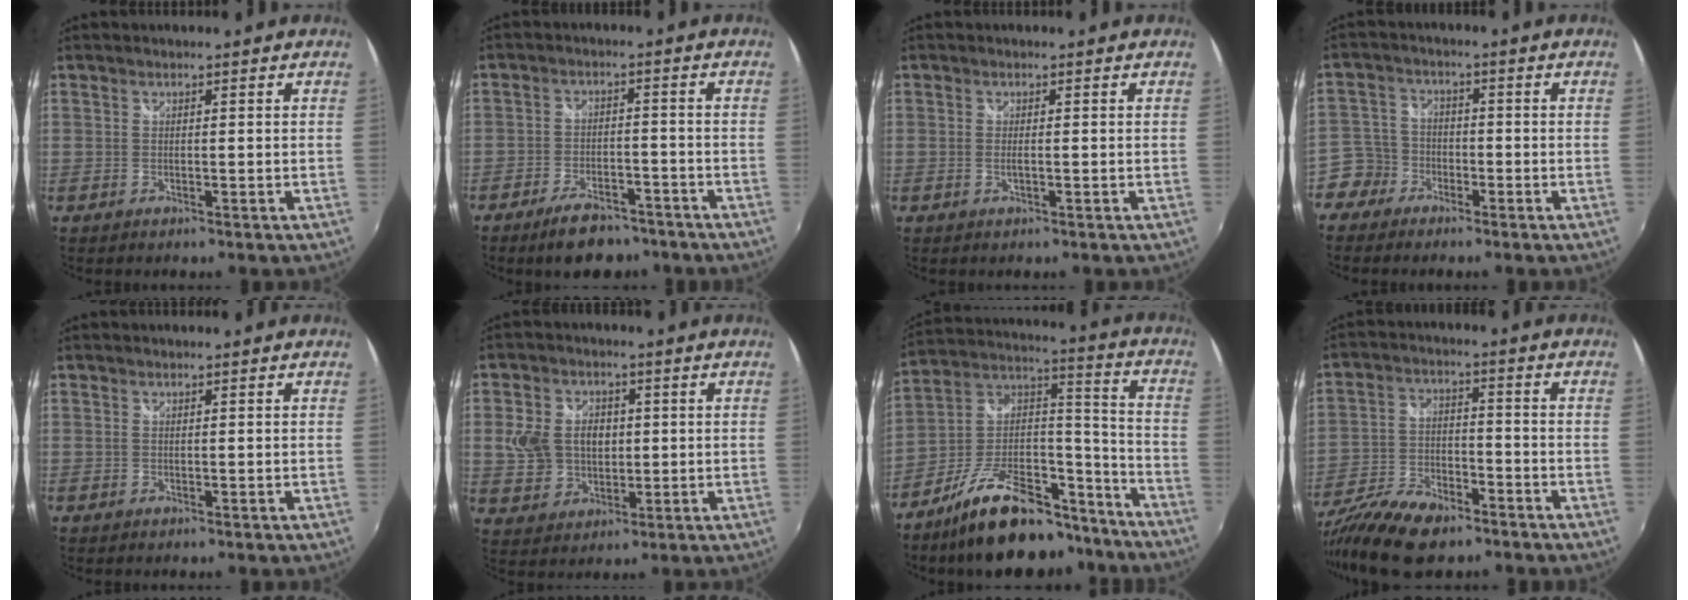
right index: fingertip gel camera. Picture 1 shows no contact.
{"total": 9.5, "force": [-7.3, 4.1, 4.5], "torque": [-0.101, 0.008, -0.107]}
{"total": 1.3, "force": [-0.3, 0.2, 1.3], "torque": [-0.025, -0.002, -0.005]}
{"total": 5.8, "force": [-3.8, 4.4, 0.3], "torque": [-0.015, 0.018, -0.083]}
{"total": 0.0}
{"total": 9.4, "force": [0.9, 7.6, 5.6], "torque": [-0.124, 0.017, 0.024]}
{"total": 23.1, "force": [-16.8, 9.5, 12.6], "torque": [-0.214, 0.040, -0.254]}
{"total": 14.9, "force": [-11.2, 5.7, 8.1], "torque": [-0.187, -0.026, -0.210]}